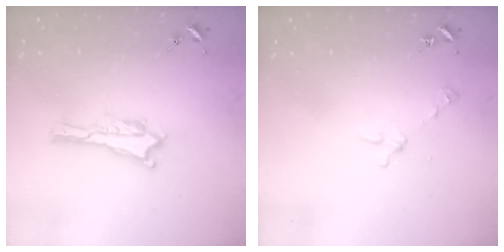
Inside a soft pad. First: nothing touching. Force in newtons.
{"total": 2.9, "press": 2.9, "slide": 0.2}